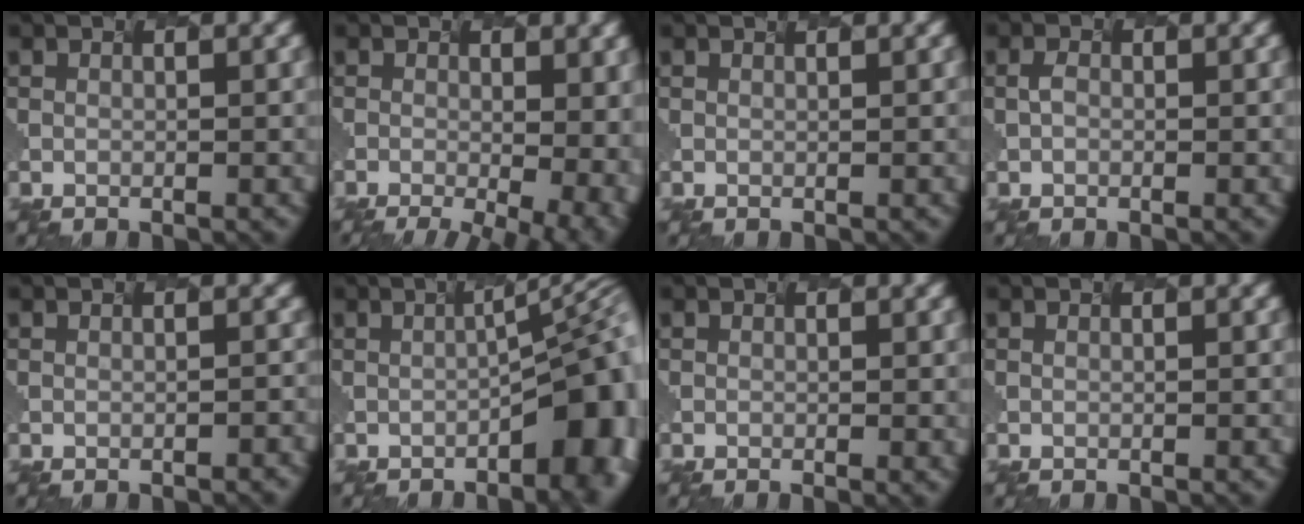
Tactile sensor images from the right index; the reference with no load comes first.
{"total": 7.7, "force": [-2.1, 3.4, 6.6], "torque": [-0.038, -0.015, -0.003]}
{"total": 0.0}
{"total": 0.8, "force": [-0.6, 0.4, 0.4], "torque": [-0.017, 0.004, -0.003]}
{"total": 0.7, "force": [-0.4, 0.3, 0.5], "torque": [0.007, 0.005, 0.005]}
{"total": 10.4, "force": [-2.3, 3.5, 9.5], "torque": [-0.083, 0.001, -0.026]}
{"total": 1.0, "force": [-0.1, 0.2, 1.0], "torque": [-0.007, -0.001, 0.004]}
{"total": 0.0}